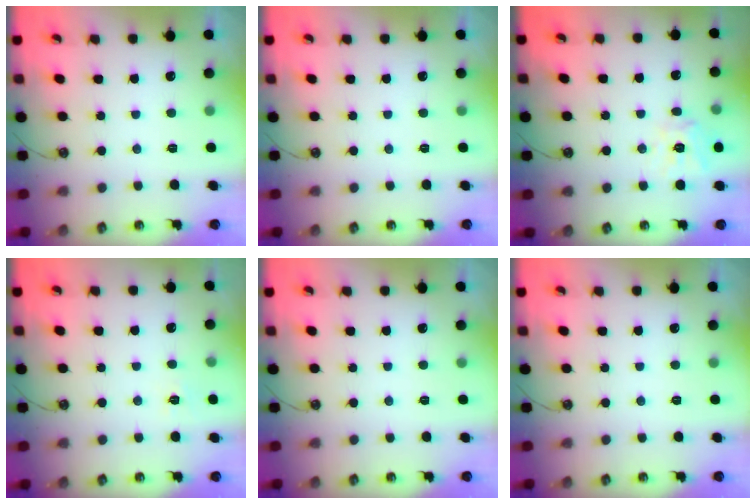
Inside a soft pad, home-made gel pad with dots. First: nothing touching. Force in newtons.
{"total": 0.0}
{"total": 12.2, "press": 12.1, "slide": 1.3}
{"total": 5.0, "press": 5.0, "slide": 0.6}
{"total": 0.0}
{"total": 0.0}